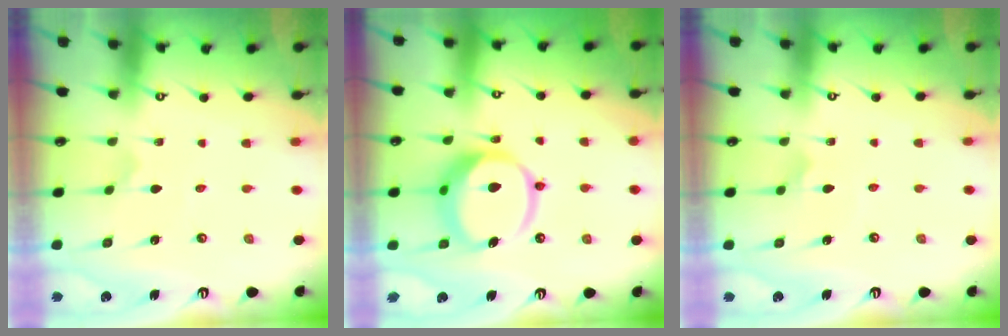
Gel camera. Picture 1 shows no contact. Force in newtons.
{"total": 14.0, "press": 13.9, "slide": 1.9}
{"total": 3.4, "press": 3.4, "slide": 0.3}